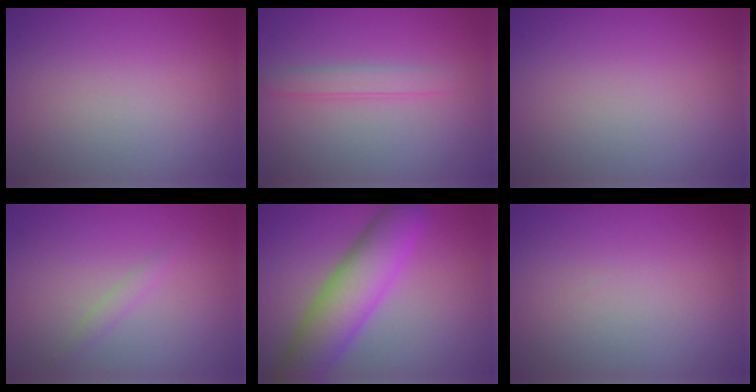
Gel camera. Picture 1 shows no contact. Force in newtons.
{"total": 1.8, "press": 1.8, "slide": 0.0}
{"total": 0.0}
{"total": 1.0, "press": 1.0, "slide": 0.0}
{"total": 8.1, "press": 8.1, "slide": 0.2}
{"total": 0.0}